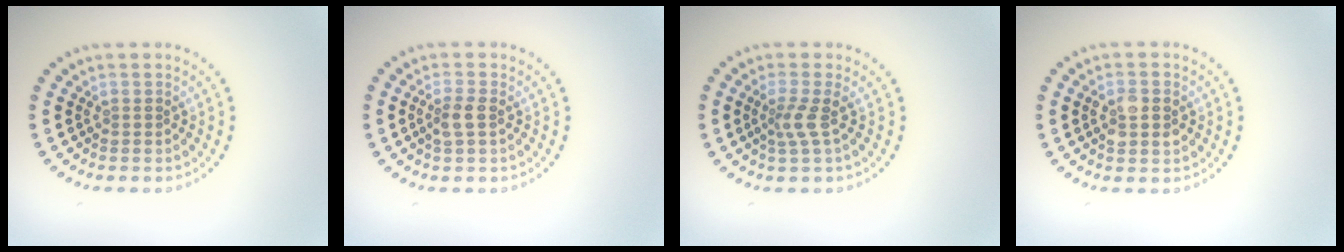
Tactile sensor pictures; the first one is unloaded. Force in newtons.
{"total": 1.7, "press": 1.7, "slide": 0.4}
{"total": 1.9, "press": 1.3, "slide": 1.4}
{"total": 2.7, "press": 2.7, "slide": 0.2}